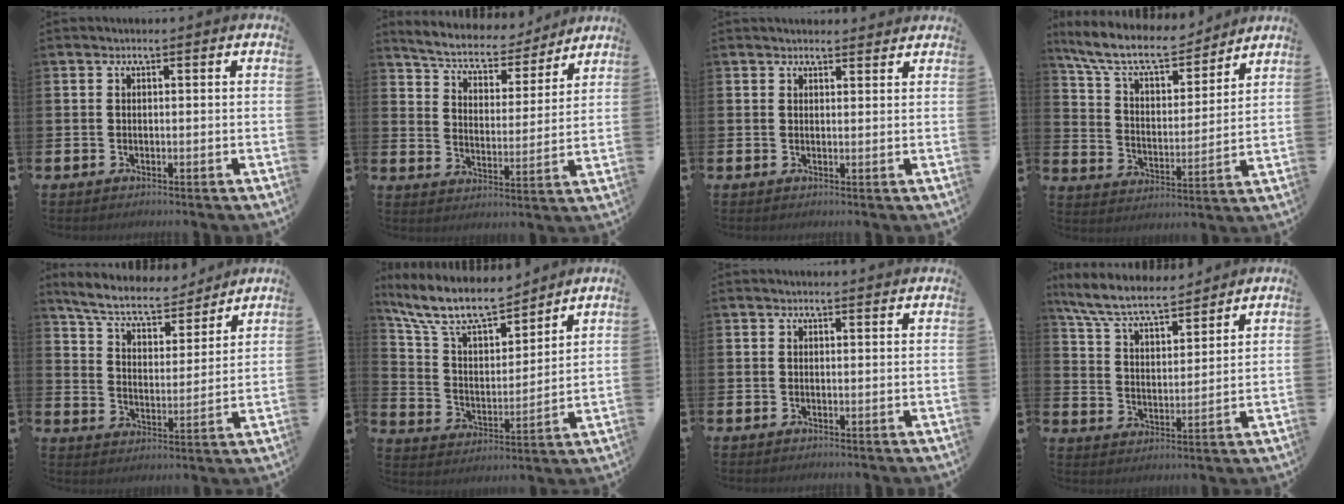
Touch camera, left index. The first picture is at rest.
{"total": 6.1, "force": [5.7, 1.9, 1.1], "torque": [-0.043, -0.049, 0.092]}
{"total": 1.8, "force": [1.7, 0.5, 0.0], "torque": [0.012, -0.008, 0.029]}
{"total": 10.1, "force": [9.1, 2.6, 3.5], "torque": [-0.099, -0.057, 0.159]}
{"total": 7.5, "force": [6.9, 1.8, 2.3], "torque": [-0.067, -0.052, 0.117]}
{"total": 10.8, "force": [9.5, 2.8, 4.2], "torque": [-0.121, -0.054, 0.170]}
{"total": 0.9, "force": [0.9, 0.0, 0.2], "torque": [0.007, -0.003, 0.015]}
{"total": 7.9, "force": [7.3, 1.4, 2.6], "torque": [-0.078, -0.043, 0.128]}